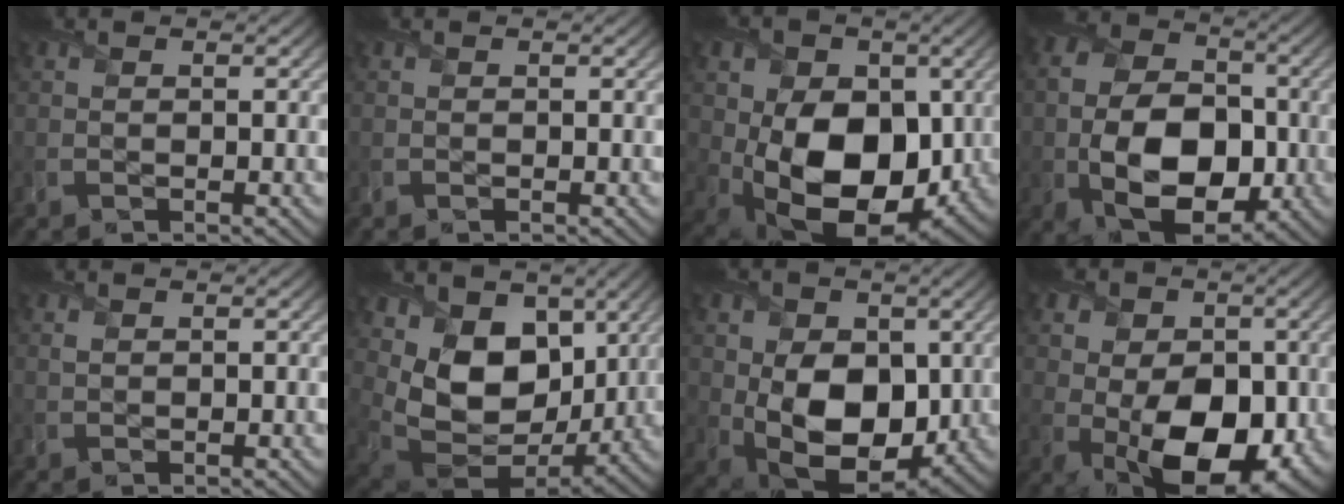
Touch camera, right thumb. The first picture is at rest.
{"total": 0.0}
{"total": 15.5, "force": [-0.4, 11.1, 10.8], "torque": [-0.159, -0.031, 0.005]}
{"total": 13.2, "force": [-2.4, 9.2, 9.3], "torque": [-0.191, -0.035, -0.032]}
{"total": 0.5, "force": [0.3, 0.3, 0.3], "torque": [-0.009, 0.000, 0.008]}
{"total": 13.2, "force": [4.4, 9.3, 8.3], "torque": [-0.187, -0.015, 0.082]}
{"total": 12.7, "force": [0.0, 9.1, 8.8], "torque": [-0.164, -0.029, 0.012]}
{"total": 15.7, "force": [-1.6, 10.6, 11.5], "torque": [-0.152, -0.022, -0.023]}